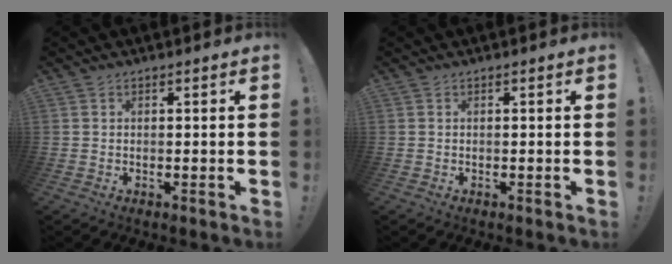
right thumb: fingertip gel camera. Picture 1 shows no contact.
{"total": 0.0}